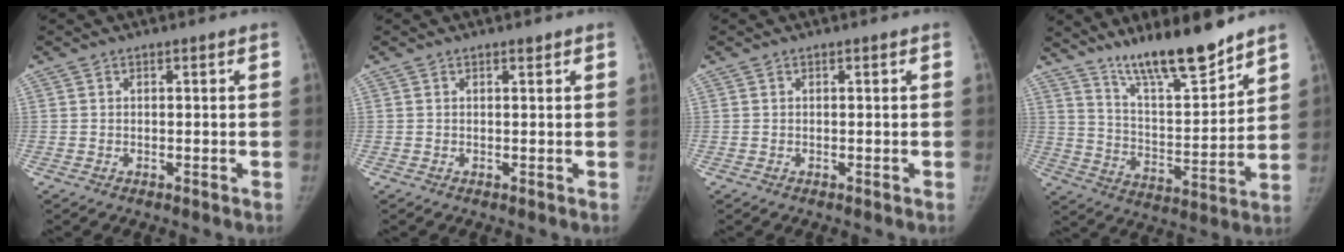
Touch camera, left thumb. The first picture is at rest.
{"total": 0.5, "force": [0.4, 0.2, 0.2], "torque": [-0.001, -0.003, 0.007]}
{"total": 0.0}
{"total": 15.5, "force": [12.5, 2.6, 8.8], "torque": [-0.118, -0.083, 0.221]}